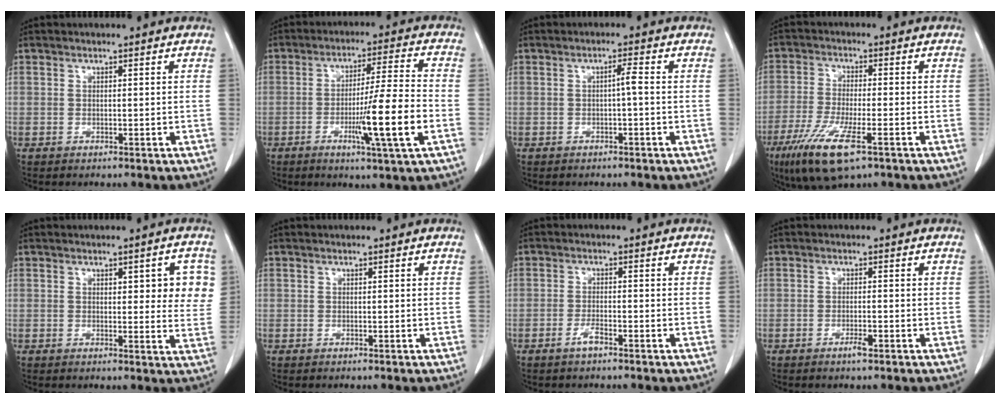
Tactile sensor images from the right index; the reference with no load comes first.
{"total": 11.6, "force": [-3.5, -0.9, 11.0], "torque": [-0.184, -0.014, -0.062]}
{"total": 1.6, "force": [-0.2, -0.1, 1.6], "torque": [-0.026, 0.003, -0.002]}
{"total": 10.7, "force": [-5.9, 2.0, 8.7], "torque": [-0.171, -0.028, -0.102]}
{"total": 6.2, "force": [2.1, 2.1, 5.4], "torque": [-0.049, 0.002, 0.020]}
{"total": 0.0}
{"total": 2.0, "force": [-1.4, 0.3, 1.4], "torque": [-0.028, 0.000, -0.028]}
{"total": 1.7, "force": [-1.0, 0.1, 1.3], "torque": [-0.024, -0.001, -0.017]}